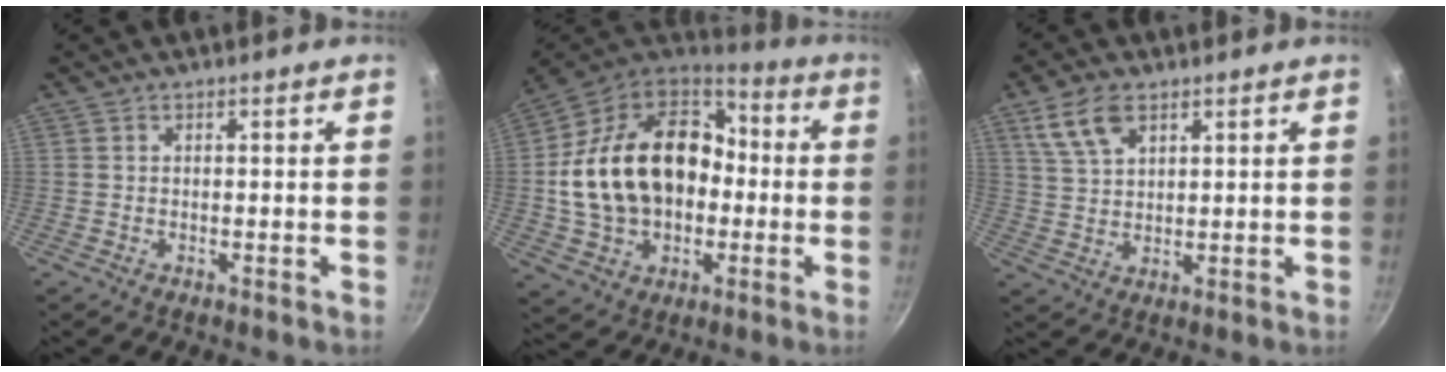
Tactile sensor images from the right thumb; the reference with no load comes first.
{"total": 25.0, "force": [-0.7, 18.1, 17.2], "torque": [-0.288, 0.054, -0.002]}
{"total": 7.3, "force": [4.1, 3.9, 4.7], "torque": [-0.086, -0.008, 0.085]}